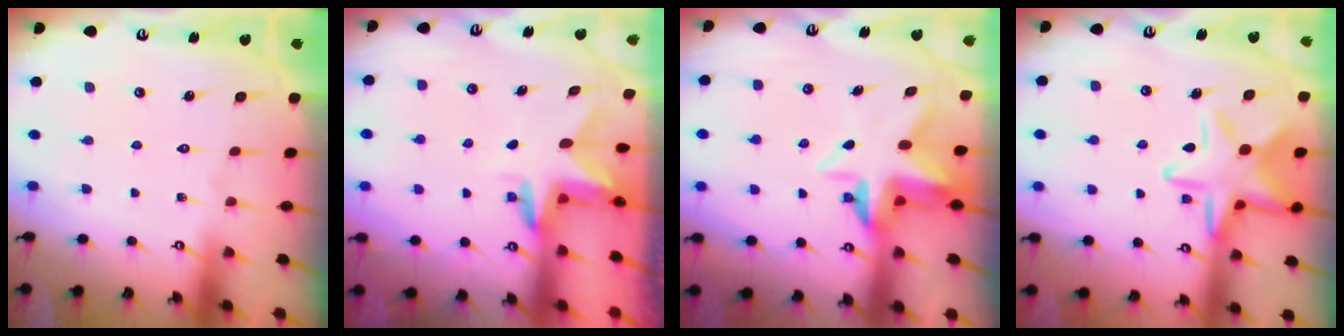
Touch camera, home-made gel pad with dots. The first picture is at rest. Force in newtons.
{"total": 2.9, "press": 2.9, "slide": 0.3}
{"total": 6.2, "press": 6.1, "slide": 1.2}
{"total": 16.5, "press": 16.5, "slide": 0.9}